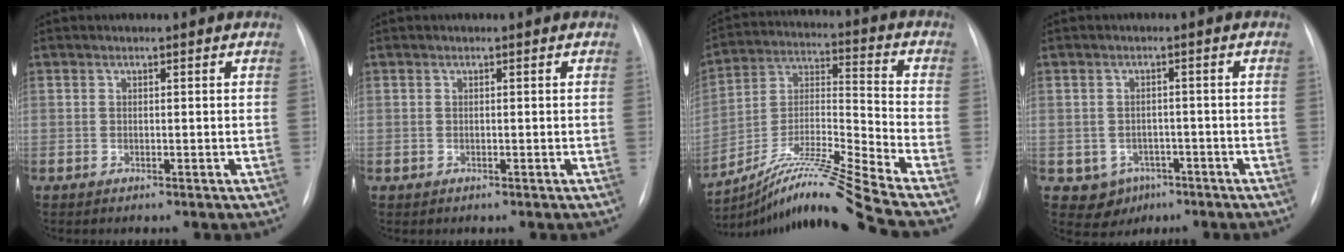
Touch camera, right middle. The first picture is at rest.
{"total": 0.0}
{"total": 17.3, "force": [-14.6, -3.4, 8.8], "torque": [-0.178, -0.001, -0.261]}
{"total": 4.5, "force": [-2.1, 3.9, 1.0], "torque": [-0.015, 0.006, -0.019]}